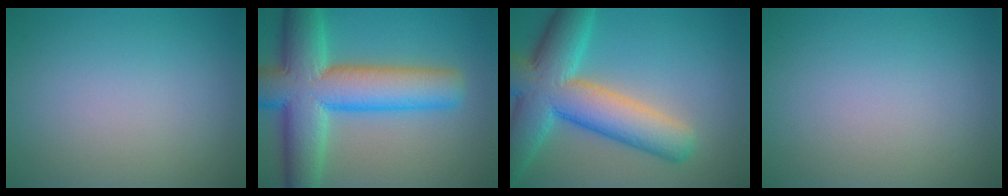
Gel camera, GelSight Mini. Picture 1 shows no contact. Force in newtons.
{"total": 12.2, "press": 12.2, "slide": 0.6}
{"total": 10.7, "press": 10.7, "slide": 0.6}
{"total": 0.0}